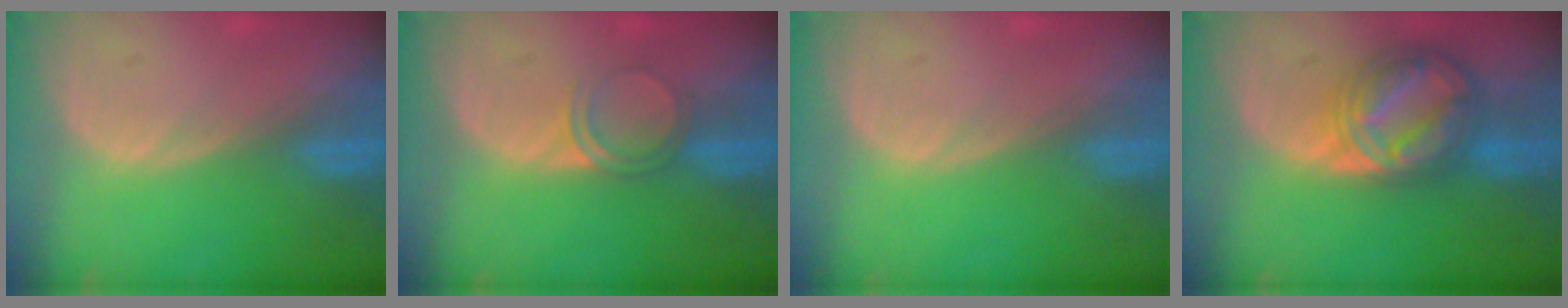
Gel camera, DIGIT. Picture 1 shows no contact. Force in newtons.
{"total": 3.2, "press": 2.9, "slide": 1.2}
{"total": 0.0}
{"total": 9.0, "press": 9.0, "slide": 0.7}